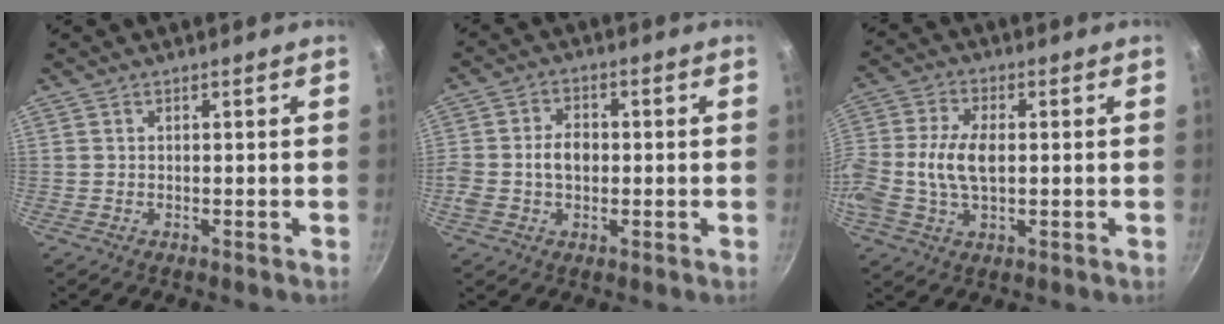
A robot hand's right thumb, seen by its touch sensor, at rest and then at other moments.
{"total": 6.9, "force": [-0.3, 4.8, 5.0], "torque": [-0.096, 0.019, -0.003]}
{"total": 12.3, "force": [-0.3, 7.1, 10.1], "torque": [-0.234, 0.009, -0.003]}